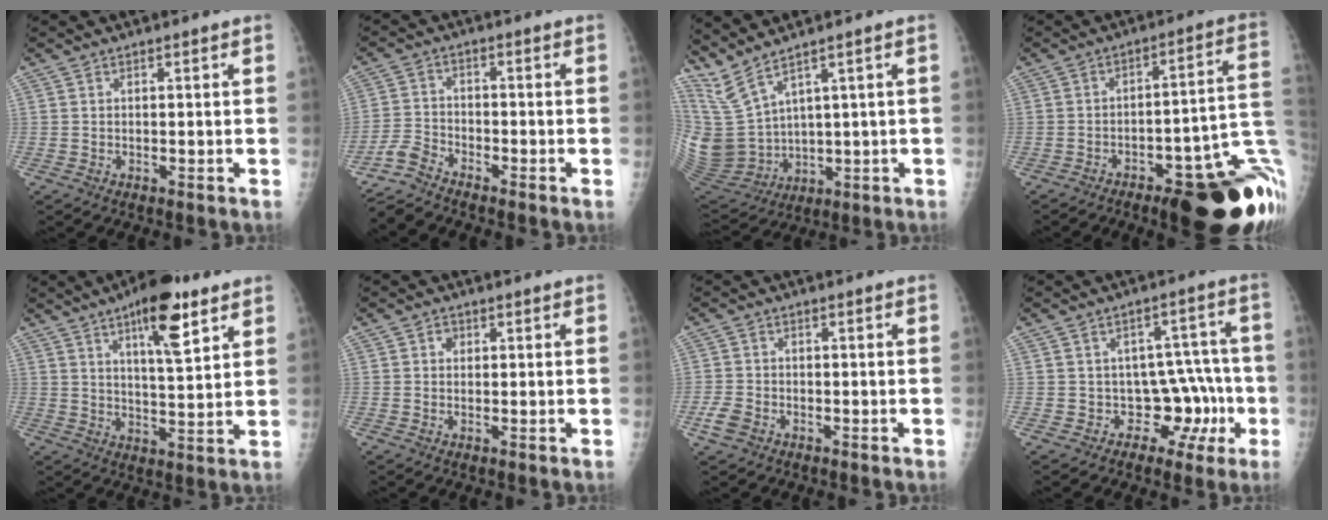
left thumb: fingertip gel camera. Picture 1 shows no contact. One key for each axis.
{"total": 4.1, "fx": -4.1, "fy": 0.4, "fz": 0.3, "tx": -0.016, "ty": 0.011, "tz": -0.089}
{"total": 10.1, "fx": 7.0, "fy": 3.9, "fz": 6.1, "tx": -0.128, "ty": -0.038, "tz": 0.183}
{"total": 24.4, "fx": -8.6, "fy": 7.4, "fz": 21.5, "tx": -0.199, "ty": 0.050, "tz": -0.107}
{"total": 11.9, "fx": 6.7, "fy": 3.5, "fz": 9.2, "tx": -0.124, "ty": -0.035, "tz": 0.101}
{"total": 1.3, "fx": 0.4, "fy": 1.2, "fz": 0.5, "tx": 0.001, "ty": 0.001, "tz": 0.003}
{"total": 3.2, "fx": -1.6, "fy": 2.2, "fz": 1.7, "tx": -0.040, "ty": 0.006, "tz": -0.030}
{"total": 9.2, "fx": -2.7, "fy": 7.0, "fz": 5.4, "tx": -0.012, "ty": 0.037, "tz": -0.032}